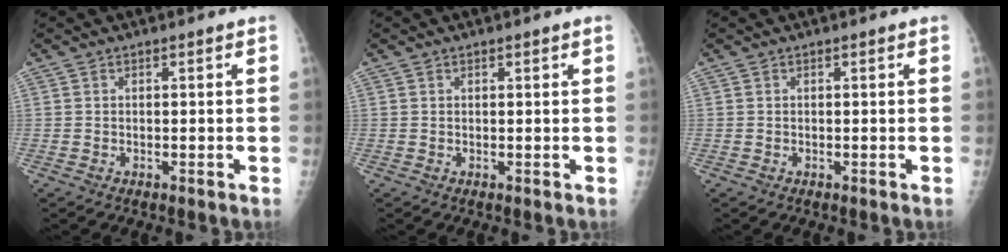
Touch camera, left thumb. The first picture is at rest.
{"total": 0.8, "force": [0.6, 0.3, 0.6], "torque": [-0.008, -0.001, 0.008]}
{"total": 0.0}